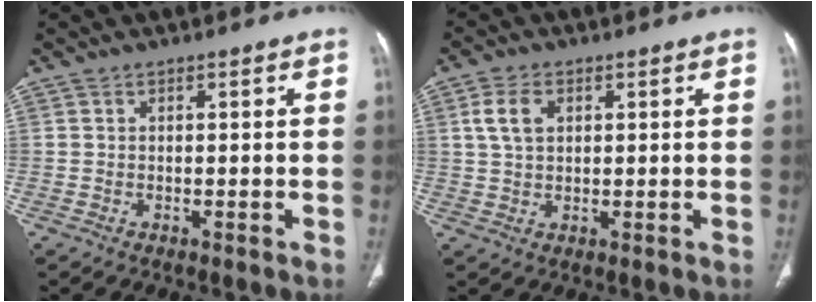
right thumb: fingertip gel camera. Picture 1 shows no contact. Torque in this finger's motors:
{"motor_torque": [0.07, 0.05, 0.70, 0.21, 0.04]}